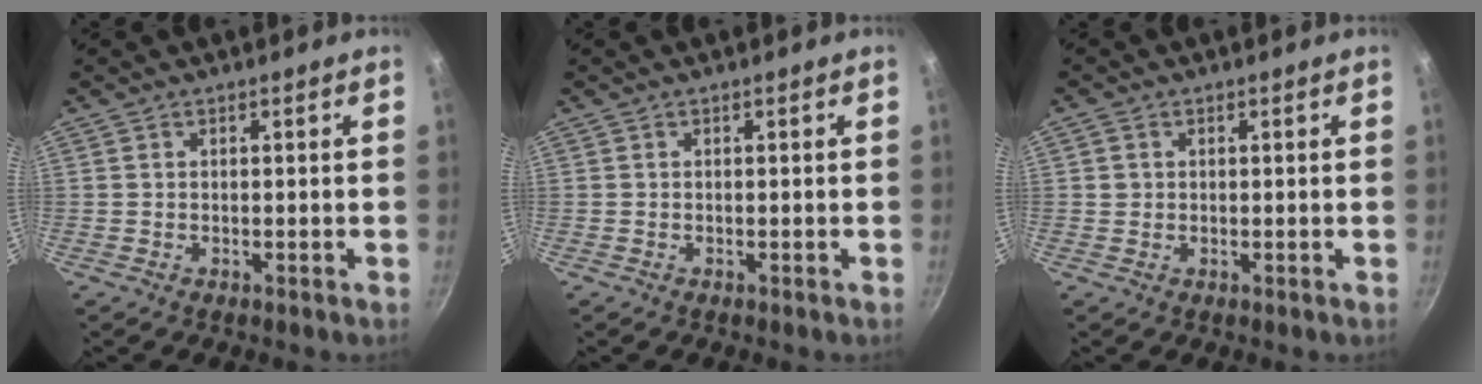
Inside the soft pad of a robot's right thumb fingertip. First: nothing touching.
{"total": 0.0}
{"total": 1.5, "force": [0.3, 1.4, 0.5], "torque": [-0.006, 0.004, 0.003]}